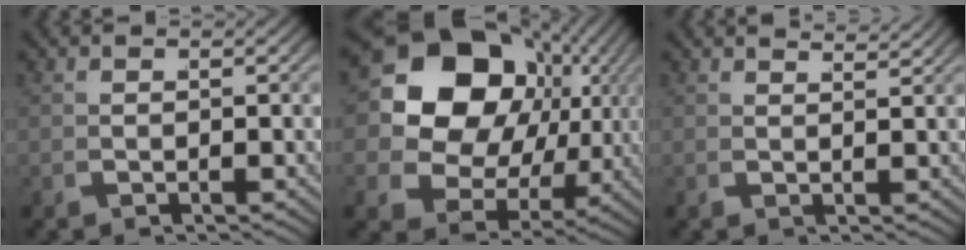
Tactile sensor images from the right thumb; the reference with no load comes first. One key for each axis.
{"total": 19.7, "fx": 2.9, "fy": 14.4, "fz": 13.1, "tx": -0.258, "ty": -0.020, "tz": 0.046}
{"total": 2.5, "fx": 2.4, "fy": -0.6, "fz": 0.1, "tx": 0.006, "ty": 0.013, "tz": 0.035}